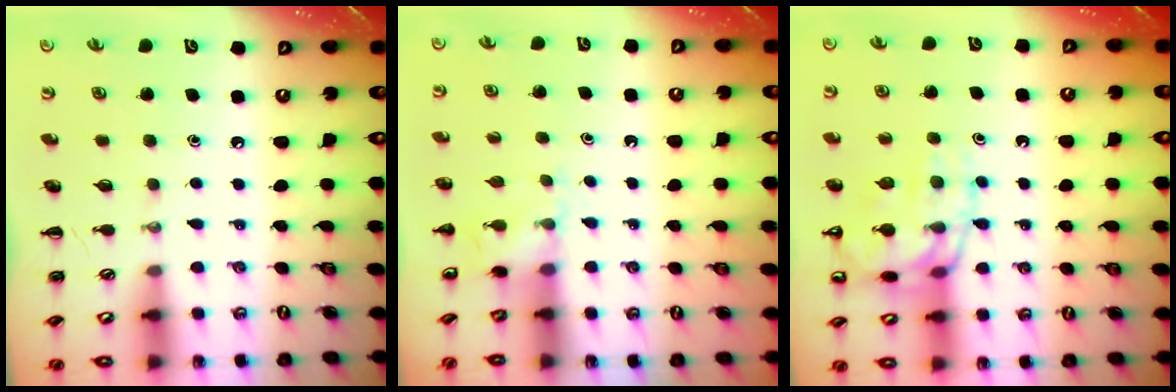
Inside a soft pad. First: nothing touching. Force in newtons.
{"total": 5.8, "press": 5.6, "slide": 1.4}
{"total": 15.3, "press": 15.1, "slide": 2.3}